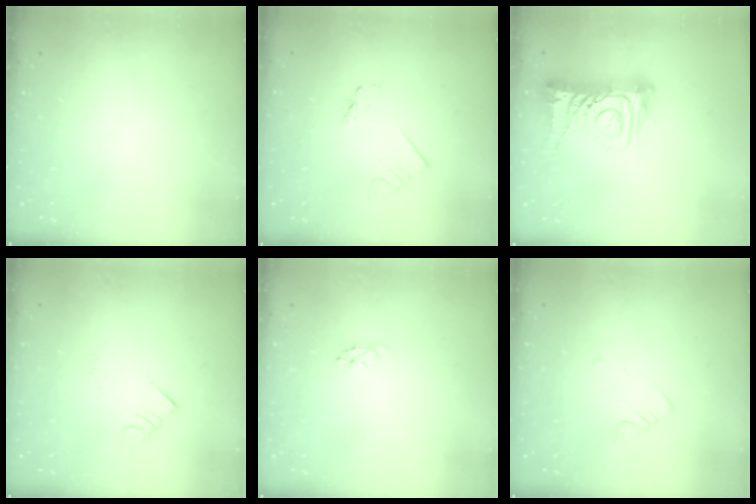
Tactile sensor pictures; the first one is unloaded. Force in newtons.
{"total": 1.9, "press": 1.9, "slide": 0.1}
{"total": 13.2, "press": 13.1, "slide": 1.8}
{"total": 2.8, "press": 2.8, "slide": 0.2}
{"total": 2.9, "press": 2.9, "slide": 0.3}
{"total": 2.1, "press": 2.1, "slide": 0.4}